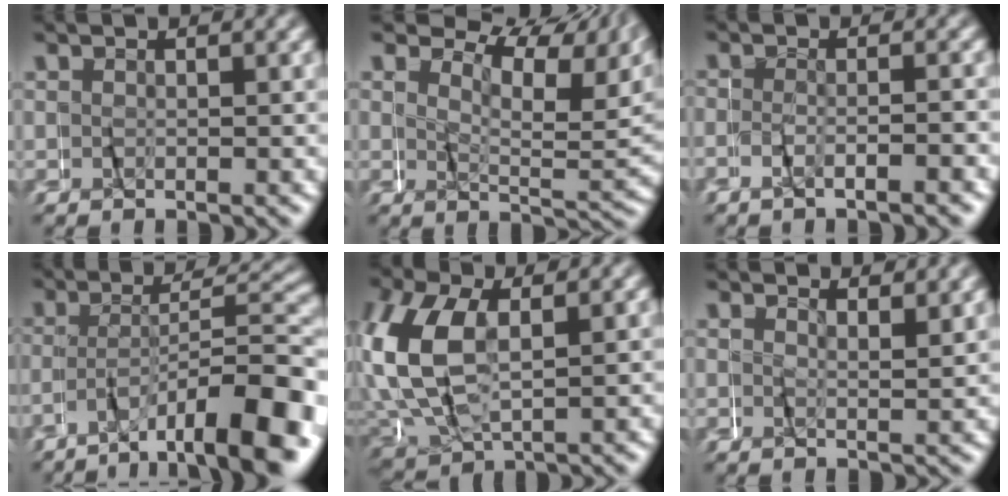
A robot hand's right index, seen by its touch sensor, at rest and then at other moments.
{"total": 5.6, "force": [2.7, 1.3, 4.7], "torque": [-0.050, 0.015, 0.035]}
{"total": 1.9, "force": [-1.6, -0.2, 0.9], "torque": [-0.014, 0.007, -0.036]}
{"total": 9.4, "force": [-5.3, 2.1, 7.4], "torque": [-0.097, 0.008, -0.086]}
{"total": 7.7, "force": [0.6, 5.7, 5.1], "torque": [-0.147, -0.009, 0.017]}
{"total": 1.7, "force": [1.5, -0.9, -0.2], "torque": [-0.003, 0.000, 0.023]}